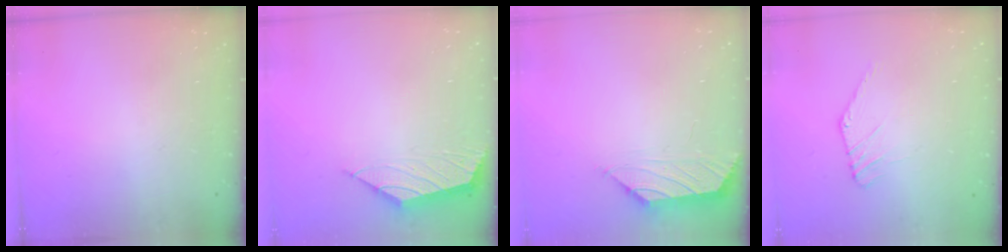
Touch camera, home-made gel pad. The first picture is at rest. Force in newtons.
{"total": 2.2, "press": 2.1, "slide": 0.5}
{"total": 0.9, "press": 0.7, "slide": 0.5}
{"total": 1.7, "press": 1.7, "slide": 0.2}